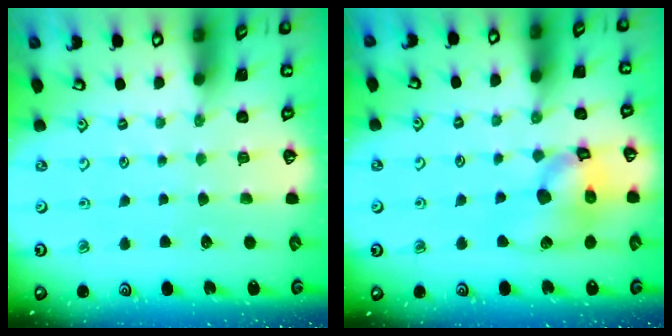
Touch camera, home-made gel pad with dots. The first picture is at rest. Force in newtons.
{"total": 12.5, "press": 12.4, "slide": 1.7}